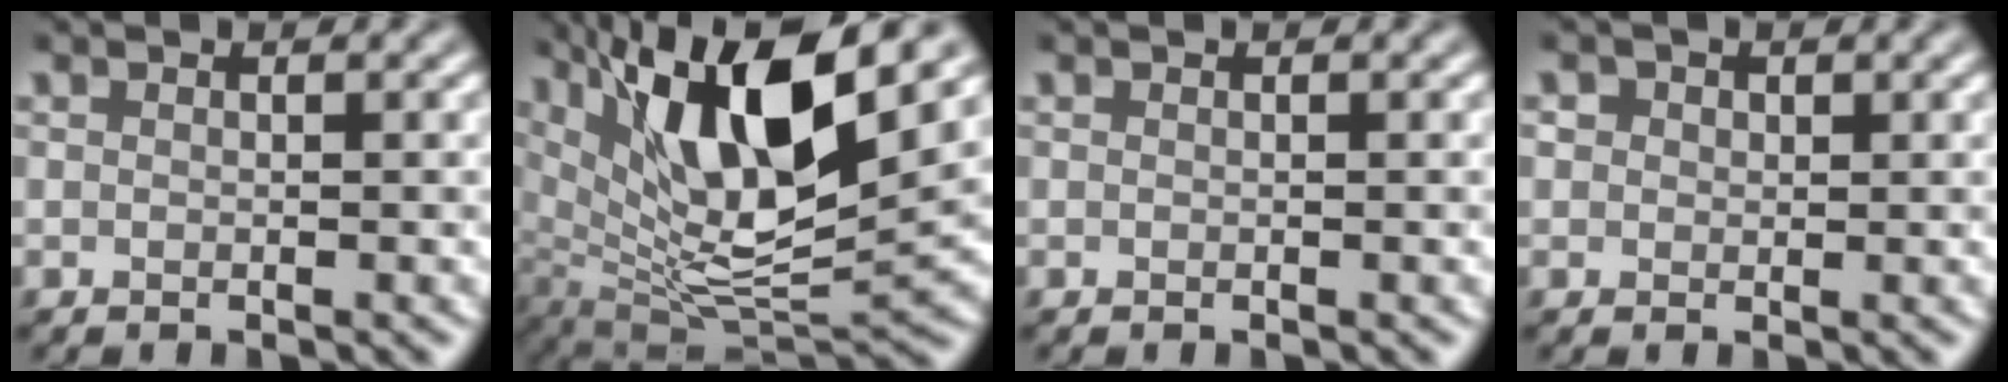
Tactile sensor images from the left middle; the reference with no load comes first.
{"total": 13.5, "force": [5.7, 4.0, 11.5], "torque": [-0.199, 0.000, 0.108]}
{"total": 0.0}
{"total": 1.2, "force": [0.5, 1.0, 0.2], "torque": [-0.001, -0.002, 0.001]}